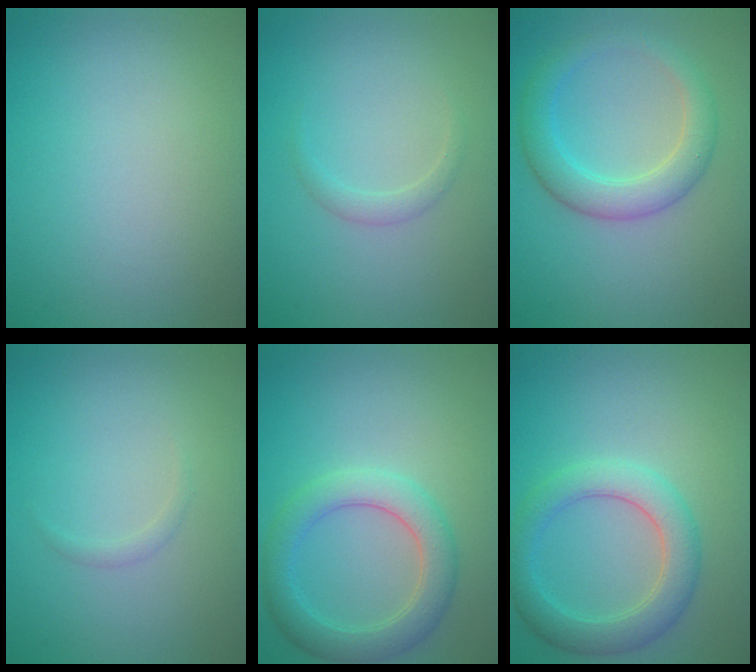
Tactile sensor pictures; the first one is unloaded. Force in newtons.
{"total": 1.1, "press": 1.1, "slide": 0.1}
{"total": 4.0, "press": 4.0, "slide": 0.1}
{"total": 0.6, "press": 0.6, "slide": 0.0}
{"total": 4.2, "press": 4.2, "slide": 0.3}
{"total": 4.2, "press": 4.2, "slide": 0.1}